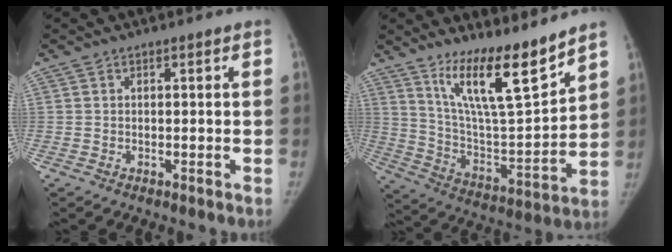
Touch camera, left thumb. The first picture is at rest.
{"total": 16.9, "force": [12.4, 2.9, 11.2], "torque": [-0.163, -0.089, 0.228]}